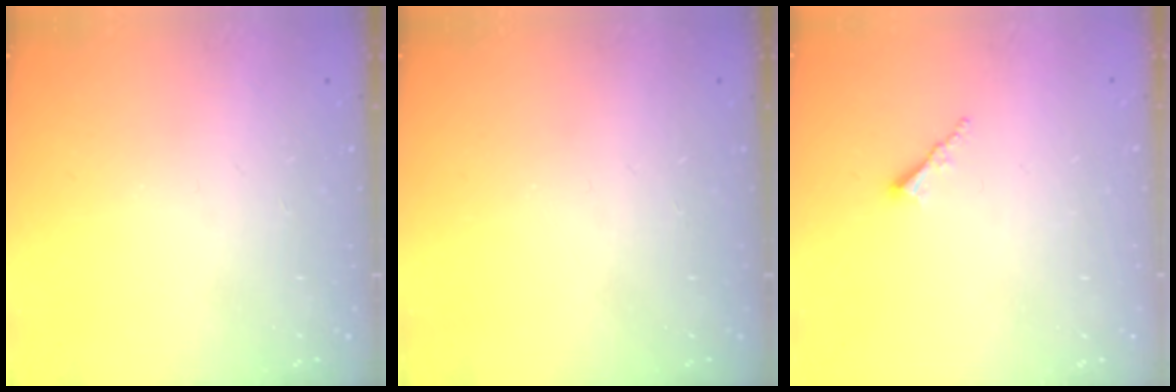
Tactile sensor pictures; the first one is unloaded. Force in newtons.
{"total": 0.0}
{"total": 1.7, "press": 1.7, "slide": 0.3}